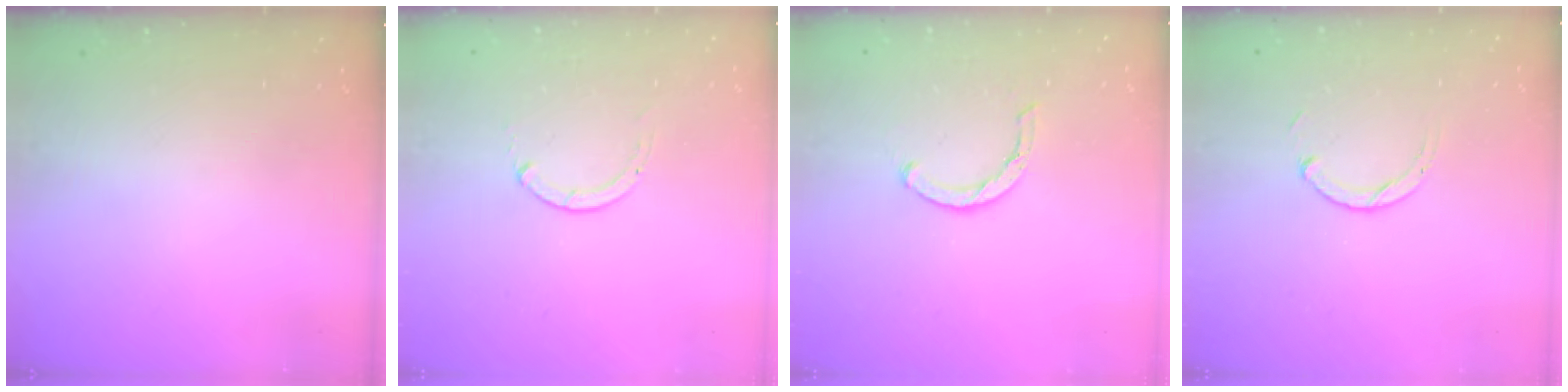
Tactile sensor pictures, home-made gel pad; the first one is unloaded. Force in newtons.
{"total": 0.0}
{"total": 3.3, "press": 3.3, "slide": 0.3}
{"total": 2.9, "press": 2.9, "slide": 0.4}